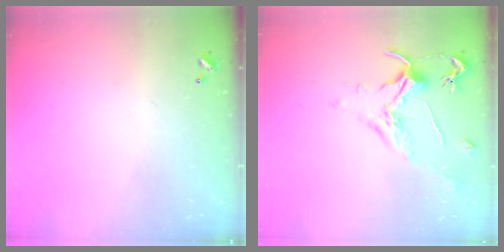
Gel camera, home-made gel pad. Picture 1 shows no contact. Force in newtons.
{"total": 1.8, "press": 1.7, "slide": 0.6}